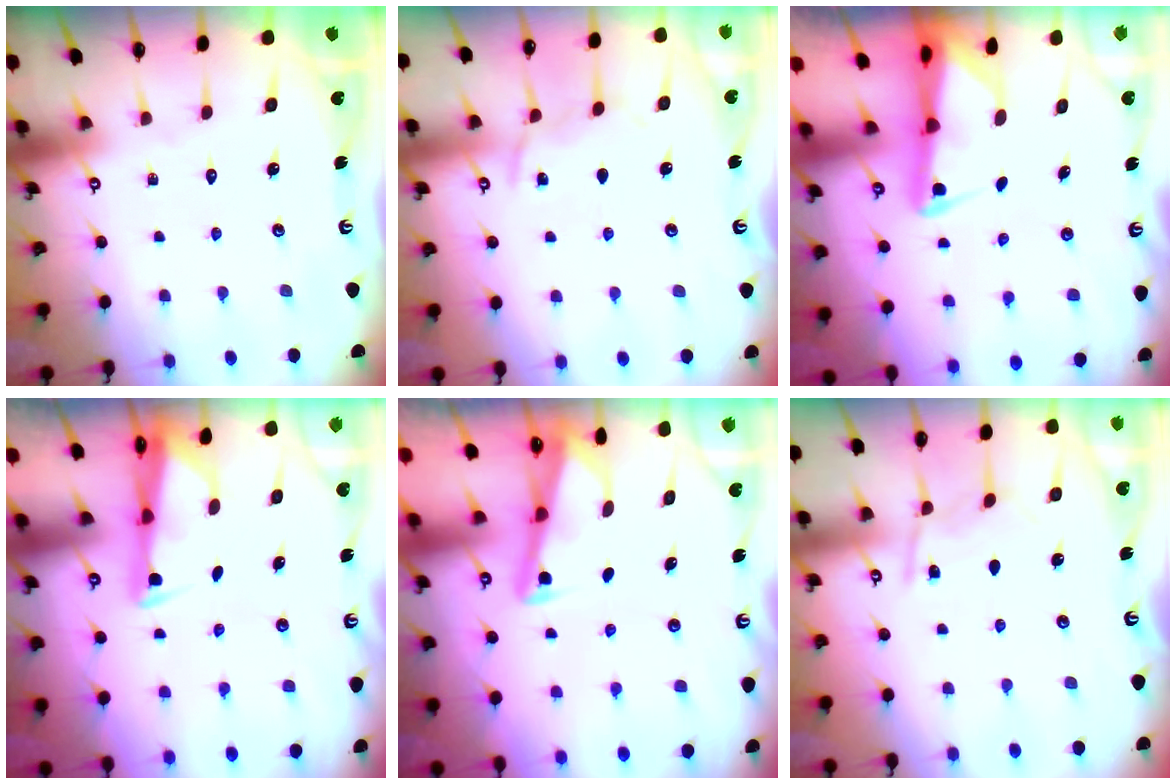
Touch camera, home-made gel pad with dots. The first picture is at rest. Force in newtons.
{"total": 8.1, "press": 8.0, "slide": 0.9}
{"total": 2.5, "press": 2.5, "slide": 0.5}
{"total": 2.9, "press": 2.8, "slide": 0.7}
{"total": 3.0, "press": 2.9, "slide": 0.3}
{"total": 7.5, "press": 7.4, "slide": 0.9}